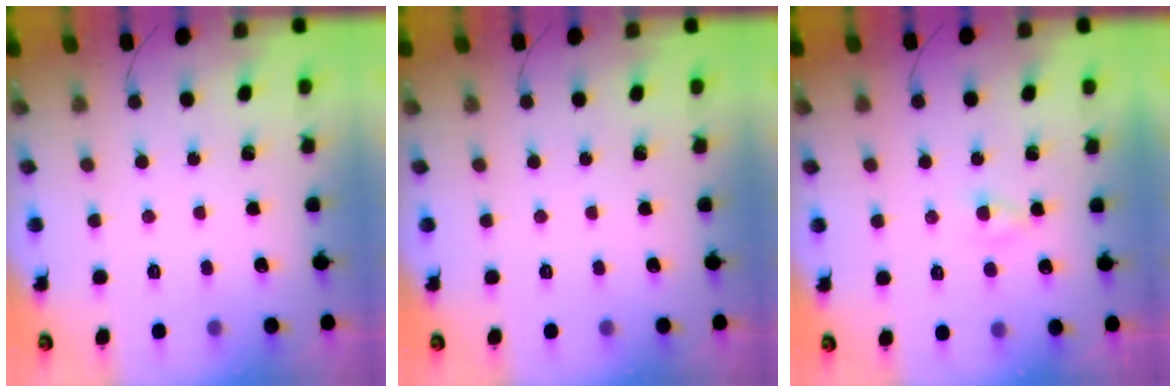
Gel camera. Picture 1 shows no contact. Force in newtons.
{"total": 0.0}
{"total": 1.6, "press": 1.4, "slide": 0.8}